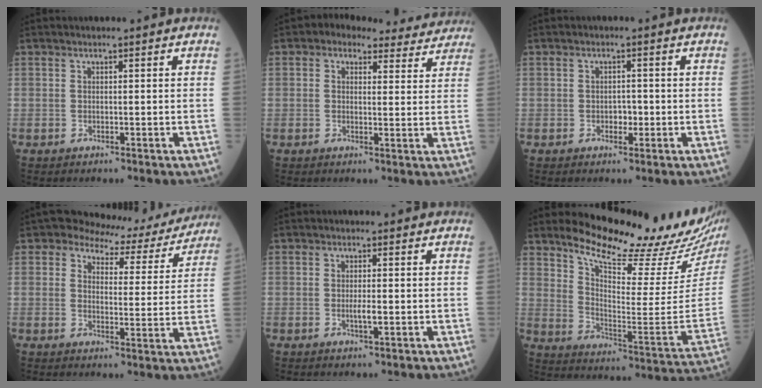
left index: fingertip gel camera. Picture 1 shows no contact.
{"total": 9.6, "force": [8.2, 4.4, 2.1], "torque": [0.001, 0.022, 0.080]}
{"total": 1.7, "force": [-0.6, 1.1, 1.2], "torque": [-0.015, 0.003, -0.009]}
{"total": 10.1, "force": [9.3, 3.6, 1.5], "torque": [-0.011, -0.007, 0.102]}
{"total": 1.8, "force": [-0.4, 0.4, 1.8], "torque": [-0.033, -0.002, -0.007]}
{"total": 21.7, "force": [18.8, 1.9, 10.6], "torque": [-0.171, -0.091, 0.257]}